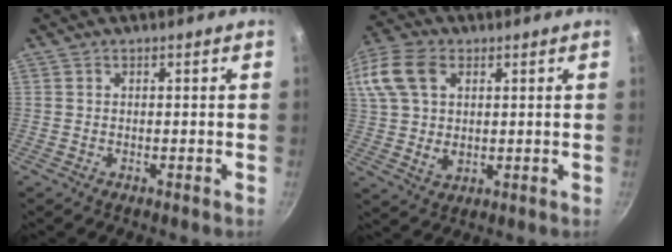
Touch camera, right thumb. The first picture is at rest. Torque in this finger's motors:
{"motor_torque": [-0.91, 1.05, 0.21, -0.05, 0.15]}